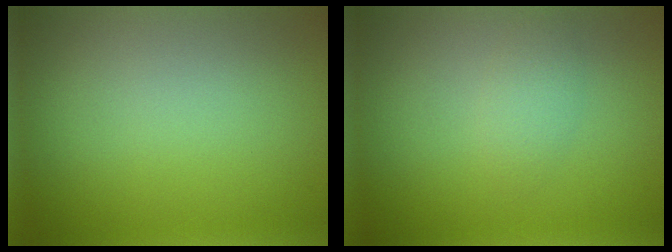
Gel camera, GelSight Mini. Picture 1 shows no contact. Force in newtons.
{"total": 1.5, "press": 1.5, "slide": 0.1}